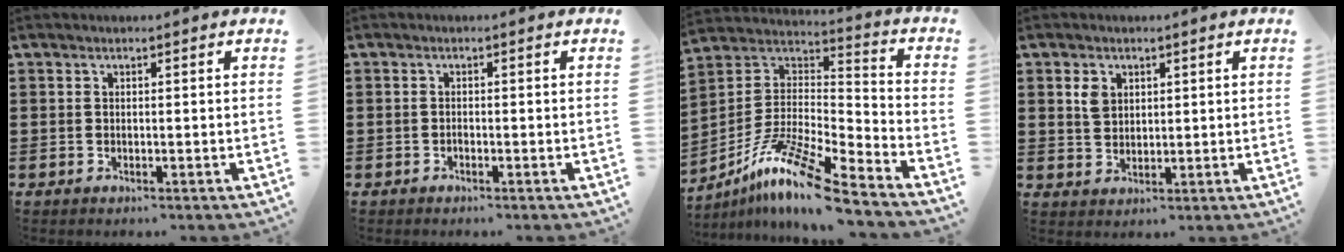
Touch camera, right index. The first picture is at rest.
{"total": 0.6, "force": [-0.5, 0.4, 0.2], "torque": [-0.005, 0.001, -0.010]}
{"total": 12.7, "force": [-9.7, 0.8, 8.0], "torque": [-0.162, 0.006, -0.193]}
{"total": 2.8, "force": [1.3, 2.0, 1.5], "torque": [-0.037, 0.006, 0.024]}